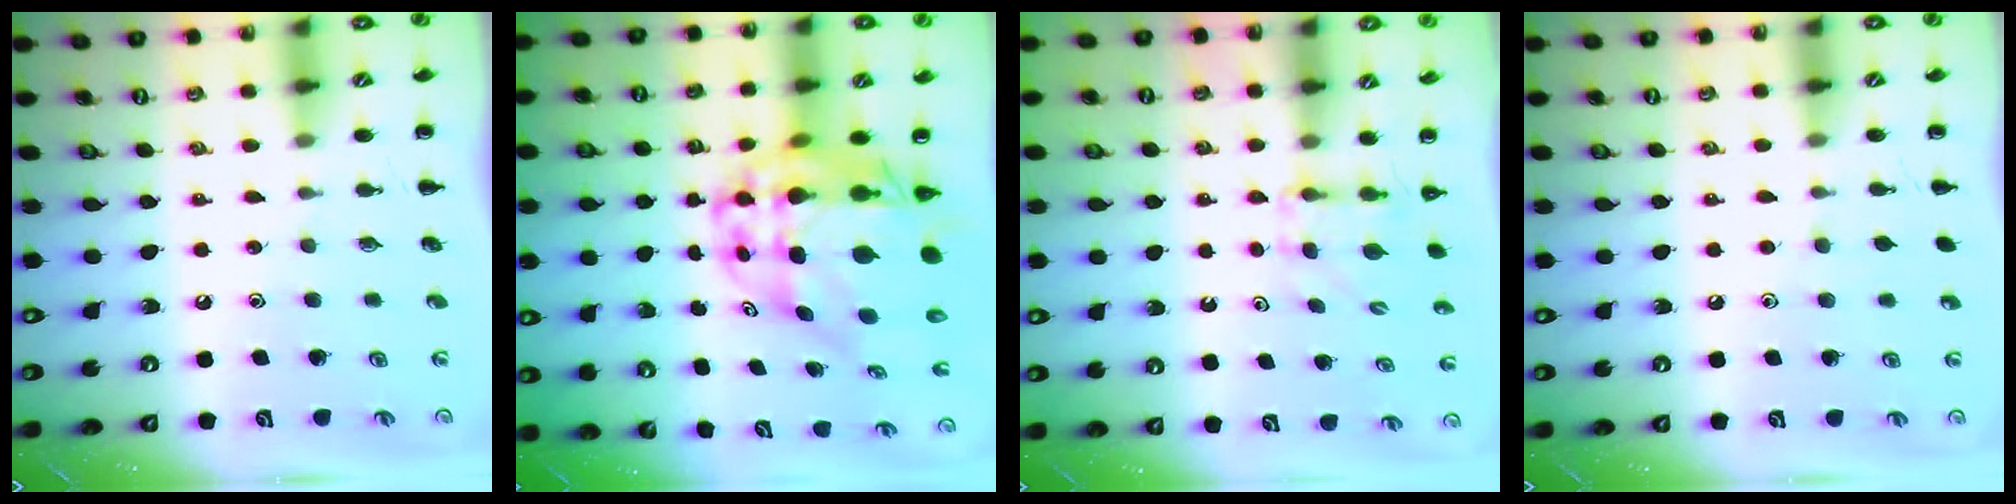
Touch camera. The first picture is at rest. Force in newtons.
{"total": 15.8, "press": 15.1, "slide": 4.7}
{"total": 3.1, "press": 2.8, "slide": 1.2}
{"total": 2.5, "press": 2.2, "slide": 1.2}